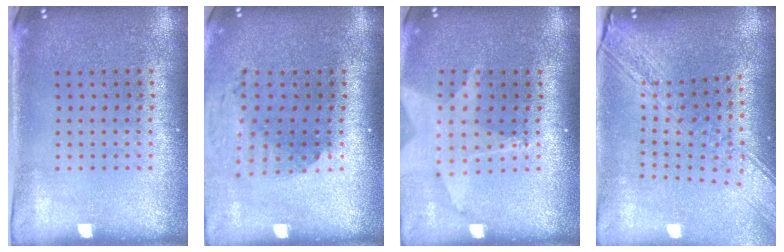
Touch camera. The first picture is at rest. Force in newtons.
{"total": 1.8, "press": 1.5, "slide": 1.1}
{"total": 1.7, "press": 1.5, "slide": 0.9}
{"total": 2.9, "press": 2.2, "slide": 1.9}